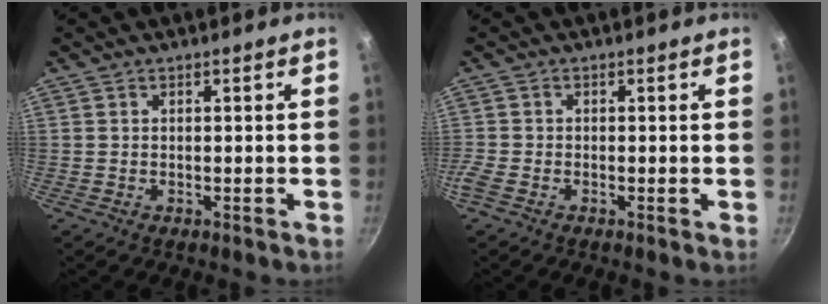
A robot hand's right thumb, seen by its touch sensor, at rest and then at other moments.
{"total": 2.2, "force": [-1.1, 1.0, 1.6], "torque": [-0.045, 0.003, -0.033]}